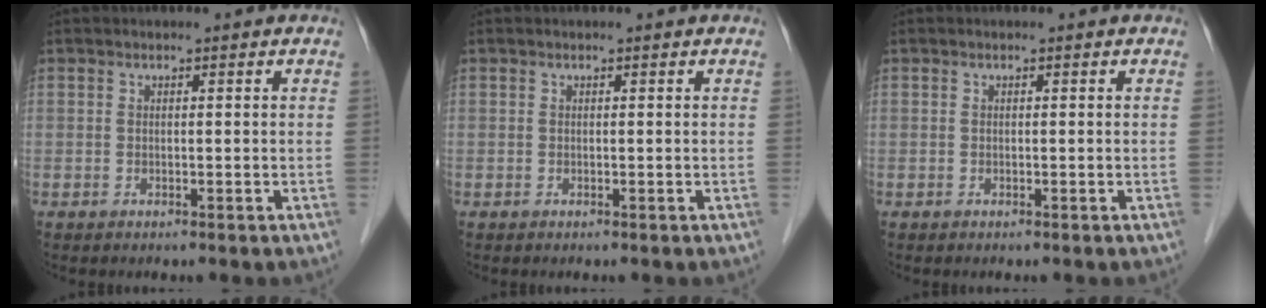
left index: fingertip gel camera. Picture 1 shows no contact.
{"total": 0.0}
{"total": 0.0}